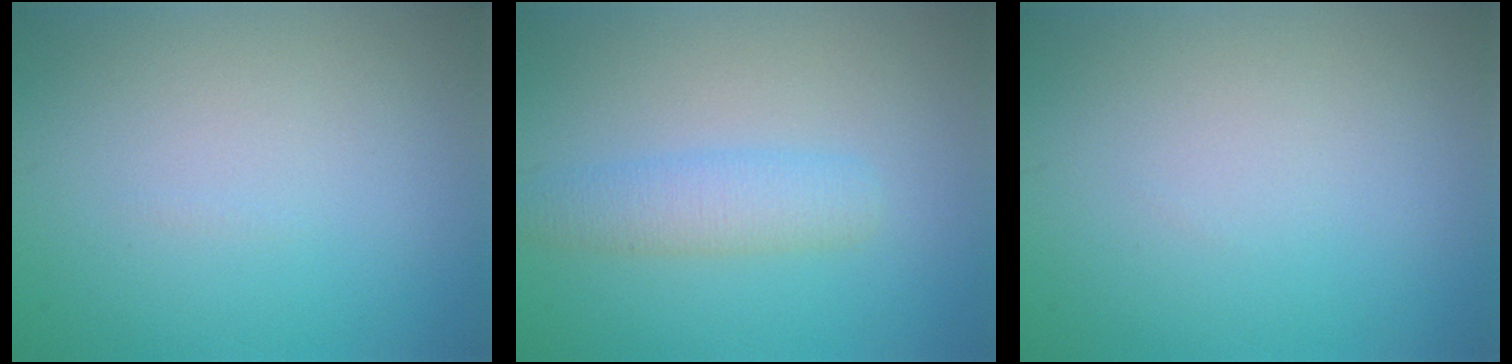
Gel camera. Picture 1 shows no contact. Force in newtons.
{"total": 2.8, "press": 2.8, "slide": 0.1}
{"total": 0.0}